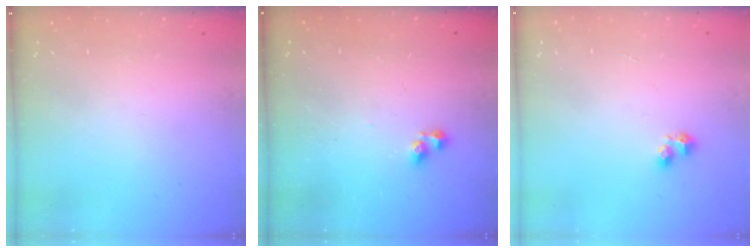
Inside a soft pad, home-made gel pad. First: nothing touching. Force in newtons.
{"total": 4.2, "press": 4.1, "slide": 0.2}
{"total": 3.8, "press": 3.8, "slide": 0.7}